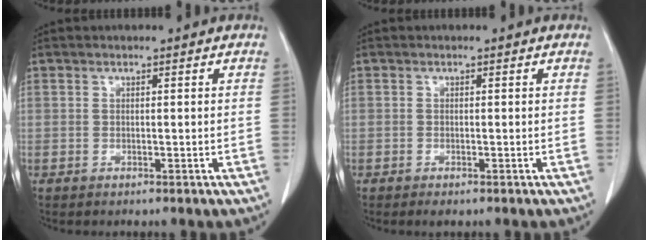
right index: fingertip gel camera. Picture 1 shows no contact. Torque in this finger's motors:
{"motor_torque": [0.12, -0.11, 0.00, 0.02]}